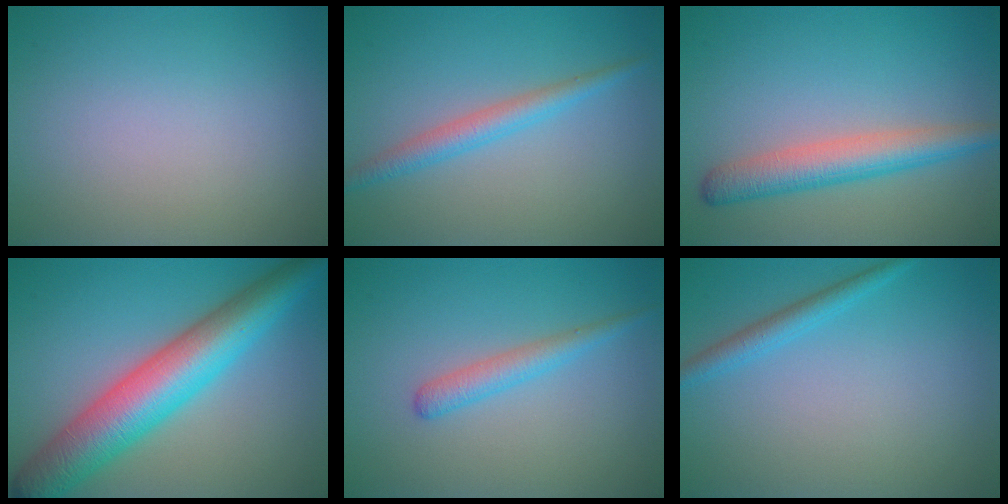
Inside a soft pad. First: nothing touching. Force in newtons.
{"total": 2.5, "press": 2.5, "slide": 0.0}
{"total": 4.2, "press": 4.2, "slide": 0.1}
{"total": 9.5, "press": 9.5, "slide": 0.2}
{"total": 2.1, "press": 2.1, "slide": 0.1}
{"total": 1.9, "press": 1.9, "slide": 0.2}